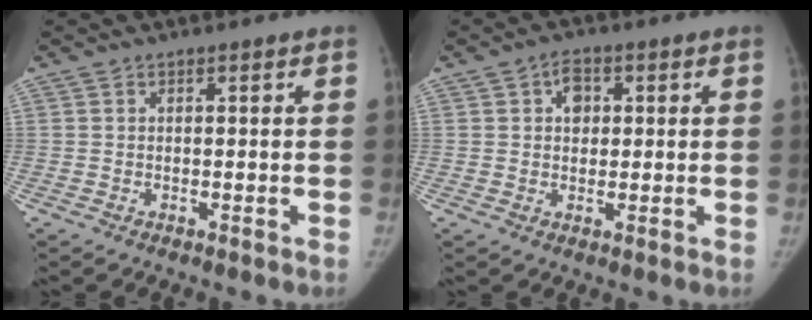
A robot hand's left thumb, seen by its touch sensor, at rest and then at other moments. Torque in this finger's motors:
{"motor_torque": [-0.21, -0.16, 0.32, 0.21, 0.00]}